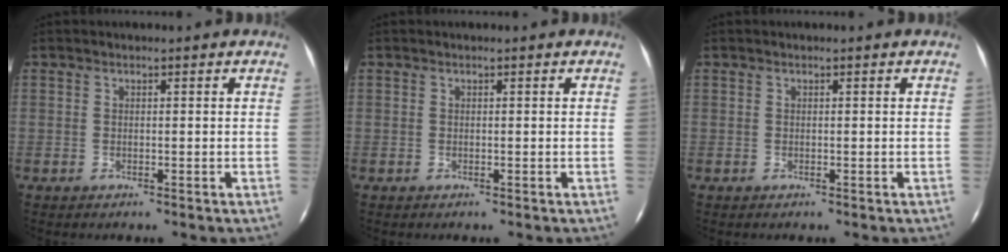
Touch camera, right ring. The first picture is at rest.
{"total": 0.0}
{"total": 0.0}